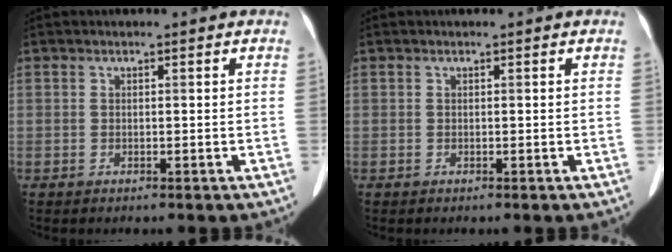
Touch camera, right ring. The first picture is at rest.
{"total": 0.0}